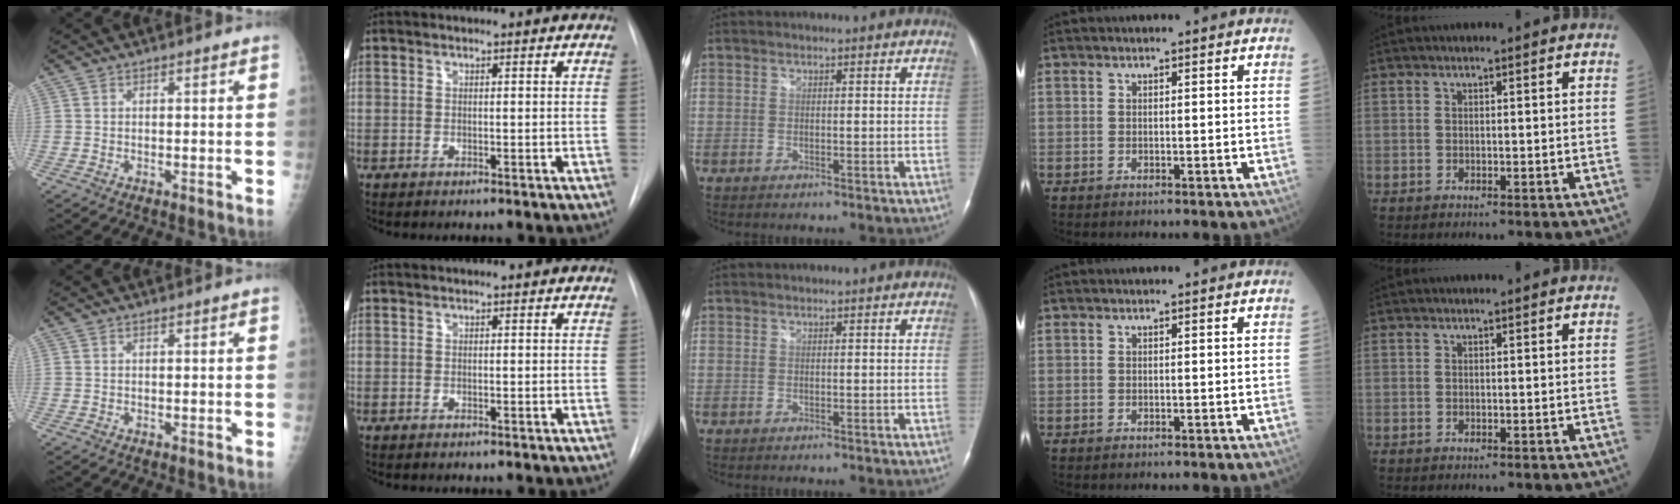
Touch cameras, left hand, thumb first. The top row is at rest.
{}